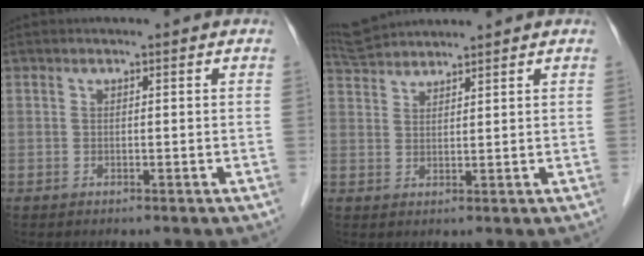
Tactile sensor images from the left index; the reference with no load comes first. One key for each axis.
{"total": 5.2, "fx": 5.1, "fy": -0.2, "fz": 0.8, "tx": -0.023, "ty": 0.031, "tz": 0.101}